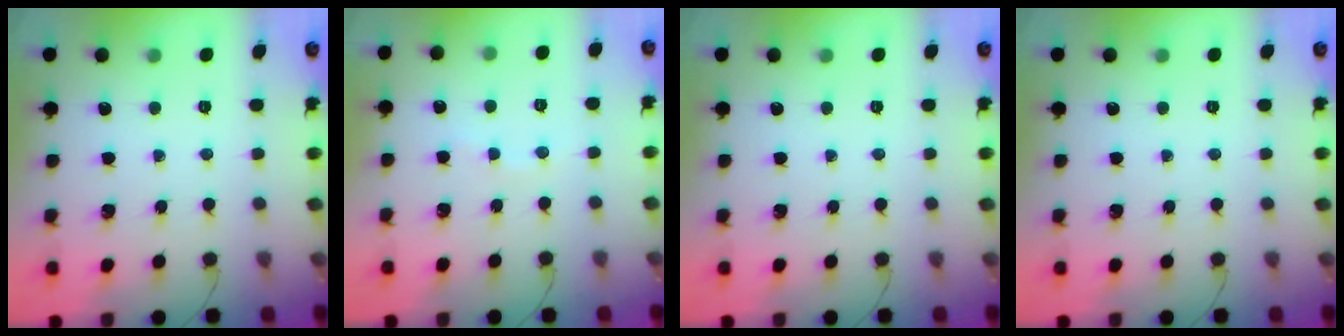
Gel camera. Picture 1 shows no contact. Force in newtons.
{"total": 2.3, "press": 2.1, "slide": 0.7}
{"total": 0.0}
{"total": 0.0}